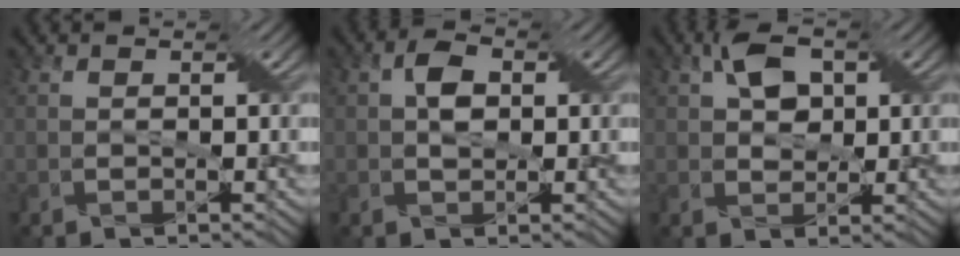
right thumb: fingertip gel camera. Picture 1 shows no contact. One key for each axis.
{"total": 3.1, "fx": 0.4, "fy": 2.0, "fz": 2.3, "tx": -0.044, "ty": 0.006, "tz": 0.003}
{"total": 4.7, "fx": 1.5, "fy": 3.1, "fz": 3.1, "tx": -0.064, "ty": 0.006, "tz": 0.024}